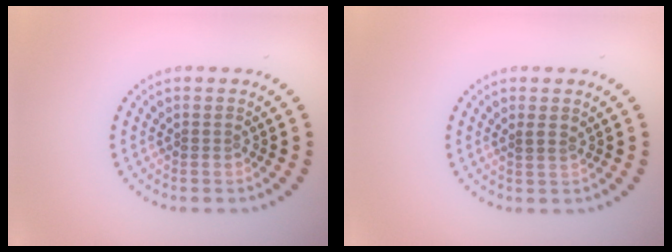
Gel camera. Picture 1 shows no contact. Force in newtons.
{"total": 0.8, "press": 0.4, "slide": 0.7}